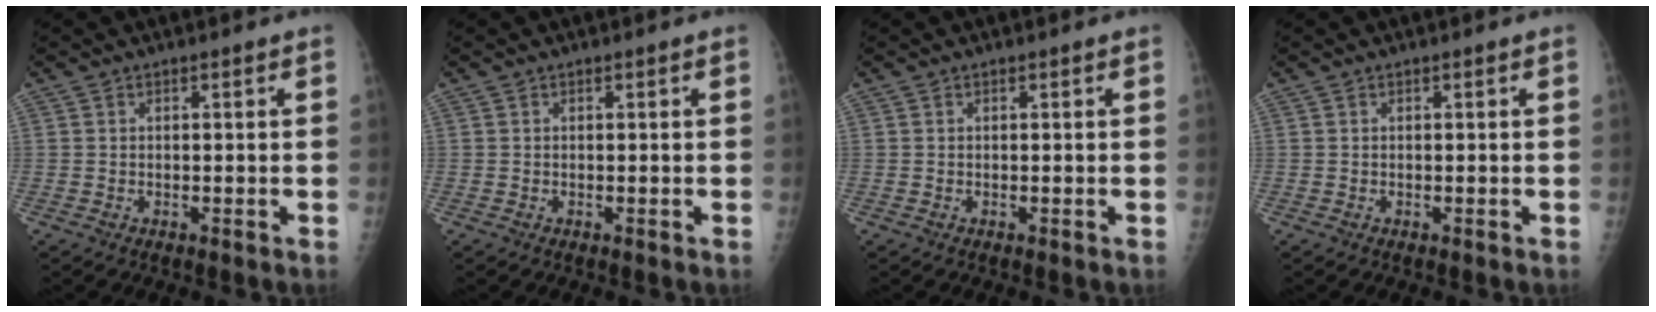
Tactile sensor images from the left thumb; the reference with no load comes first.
{"total": 0.0}
{"total": 0.0}
{"total": 0.0}